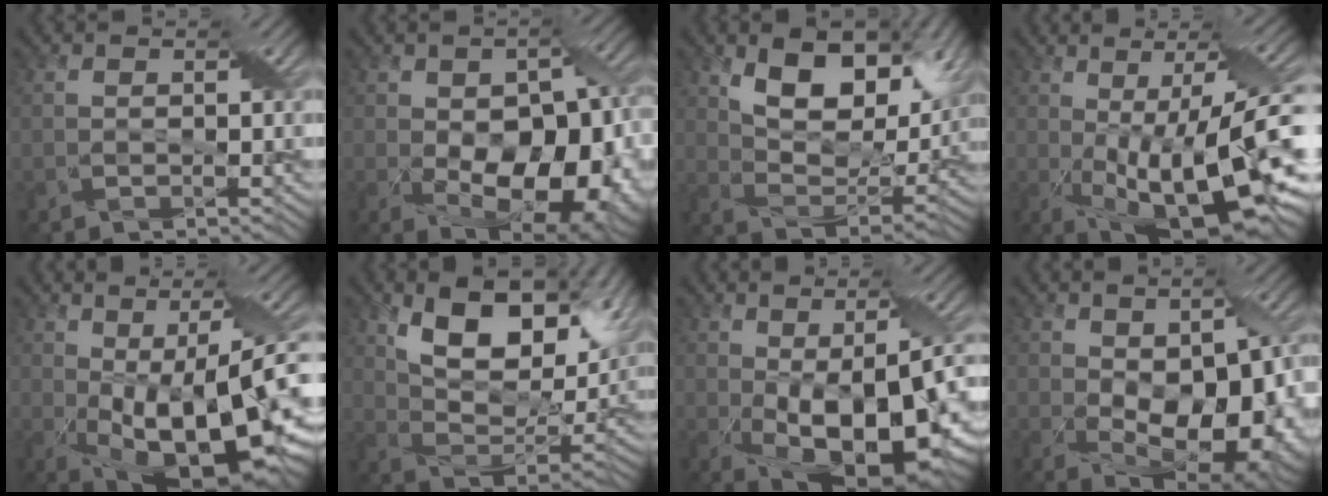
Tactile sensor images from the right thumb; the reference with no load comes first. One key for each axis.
{"total": 16.2, "fx": -3.2, "fy": 10.1, "fz": 12.2, "tx": -0.153, "ty": -0.051, "tz": -0.016}
{"total": 11.8, "fx": 6.3, "fy": 6.2, "fz": 7.8, "tx": -0.129, "ty": -0.008, "tz": 0.102}
{"total": 18.2, "fx": -2.7, "fy": 6.4, "fz": 16.8, "tx": -0.235, "ty": -0.020, "tz": -0.030}
{"total": 18.5, "fx": -2.4, "fy": 8.2, "fz": 16.4, "tx": -0.229, "ty": -0.033, "tz": -0.013}
{"total": 13.5, "fx": 7.3, "fy": 6.7, "fz": 9.2, "tx": -0.155, "ty": -0.010, "tz": 0.123}
{"total": 16.2, "fx": -3.0, "fy": 7.8, "fz": 13.9, "tx": -0.217, "ty": -0.033, "tz": -0.032}
{"total": 15.0, "fx": -2.1, "fy": 8.8, "fz": 12.0, "tx": -0.172, "ty": -0.045, "tz": -0.004}